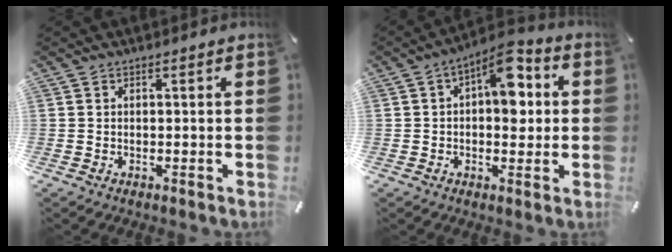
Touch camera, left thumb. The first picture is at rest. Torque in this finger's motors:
{"motor_torque": [0.34, 0.31, 0.74, 0.37, 0.04]}